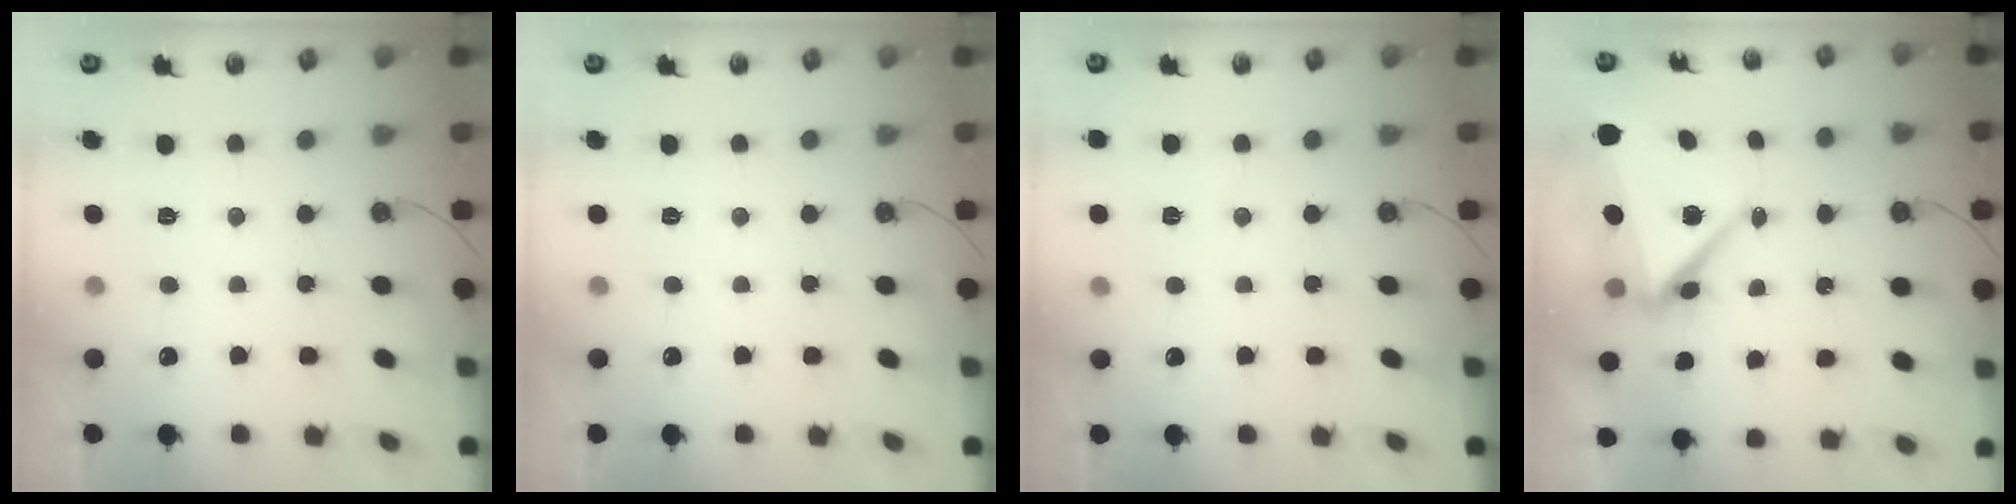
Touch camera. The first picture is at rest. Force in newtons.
{"total": 0.0}
{"total": 6.2, "press": 3.8, "slide": 4.9}
{"total": 9.0, "press": 8.9, "slide": 1.7}